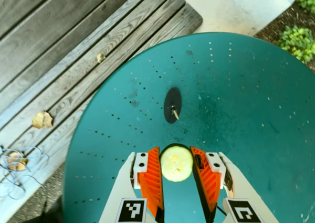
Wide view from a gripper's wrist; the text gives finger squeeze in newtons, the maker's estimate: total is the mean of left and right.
{"total": 11.3, "left": 11.7, "right": 10.8}